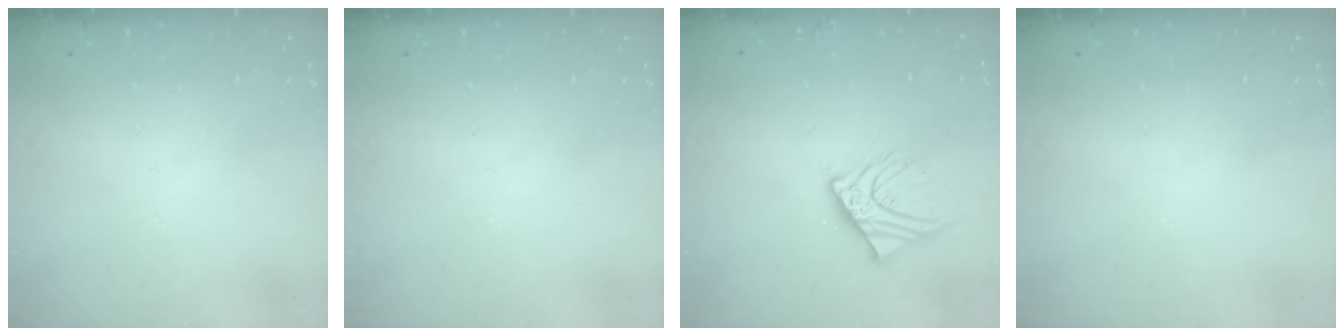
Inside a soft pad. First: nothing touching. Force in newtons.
{"total": 0.0}
{"total": 11.2, "press": 11.0, "slide": 2.0}
{"total": 0.0}